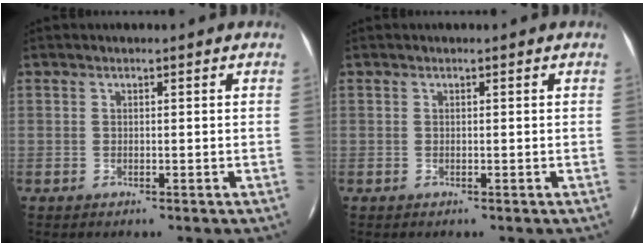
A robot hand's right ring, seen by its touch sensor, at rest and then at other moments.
{"total": 0.0}